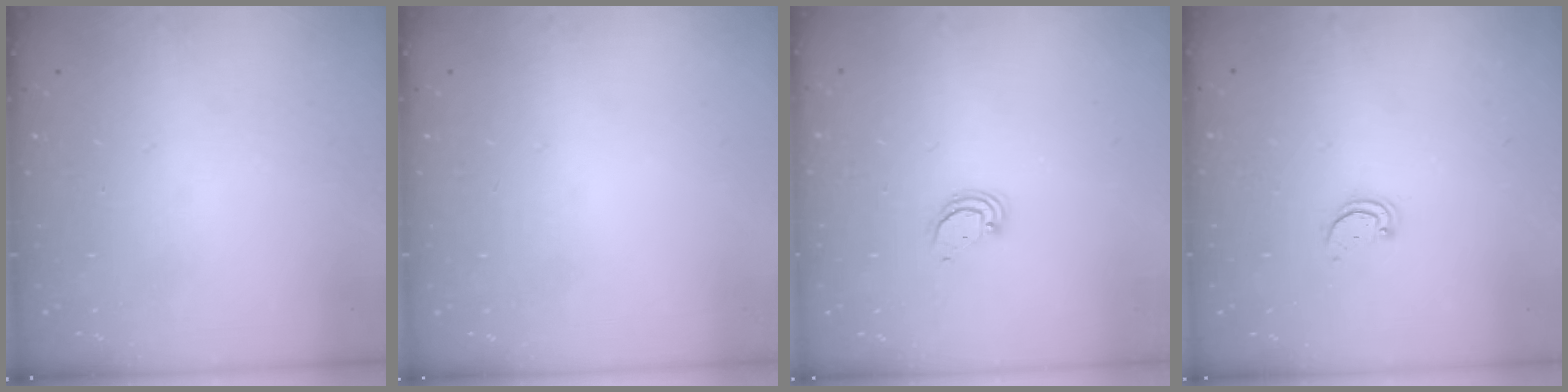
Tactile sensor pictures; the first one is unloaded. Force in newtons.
{"total": 0.0}
{"total": 2.8, "press": 2.8, "slide": 0.2}
{"total": 1.9, "press": 1.9, "slide": 0.2}